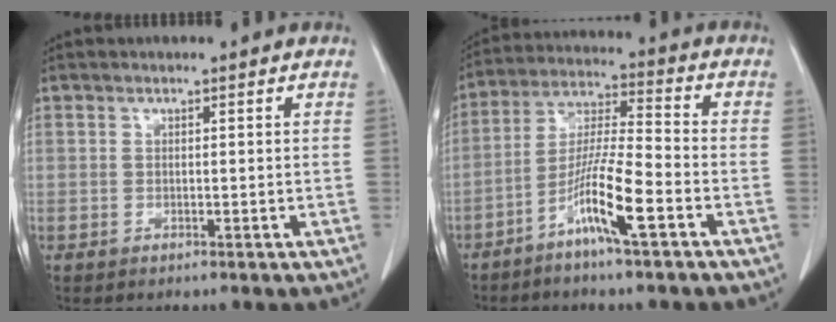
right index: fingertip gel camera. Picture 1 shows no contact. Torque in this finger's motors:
{"motor_torque": [1.48, -0.66, 0.35, 0.19]}